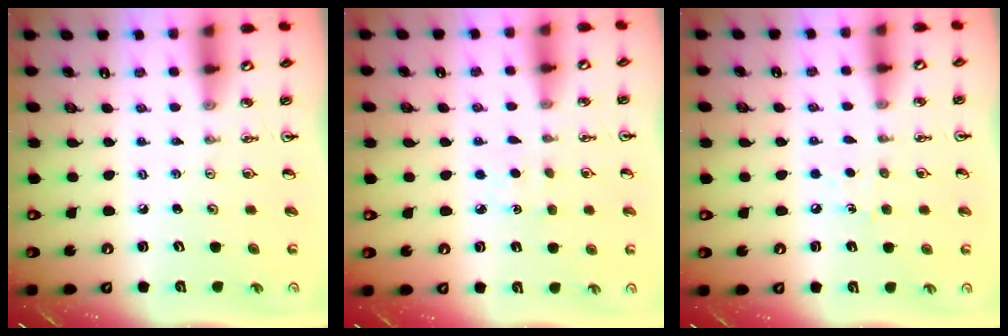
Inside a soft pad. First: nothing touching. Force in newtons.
{"total": 2.0, "press": 2.0, "slide": 0.3}
{"total": 6.0, "press": 6.0, "slide": 0.8}